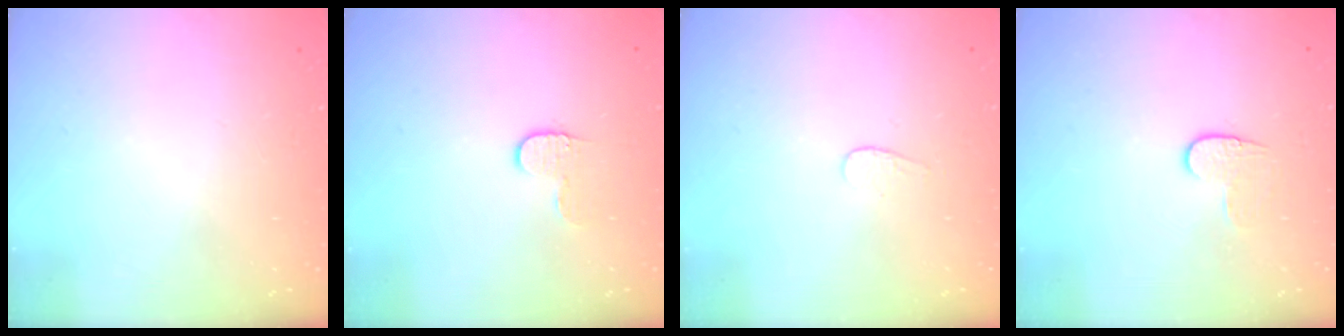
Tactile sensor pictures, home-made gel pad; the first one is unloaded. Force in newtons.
{"total": 5.8, "press": 5.8, "slide": 0.5}
{"total": 3.0, "press": 3.0, "slide": 0.3}
{"total": 6.8, "press": 6.8, "slide": 0.6}